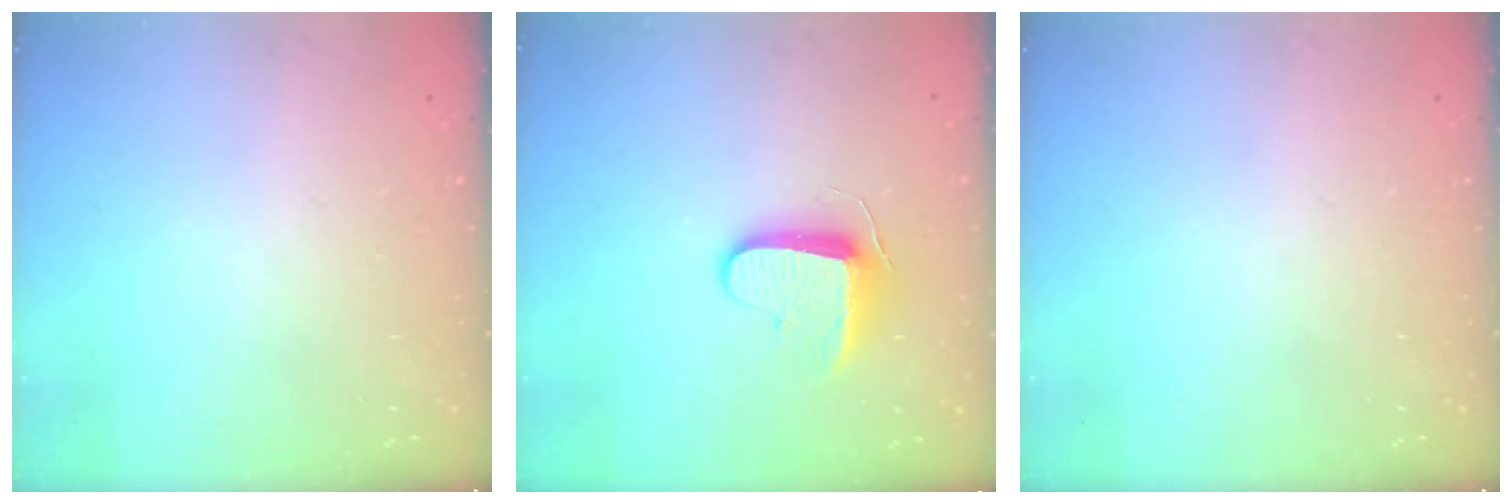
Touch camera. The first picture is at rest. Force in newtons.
{"total": 8.7, "press": 8.7, "slide": 0.6}
{"total": 0.0}